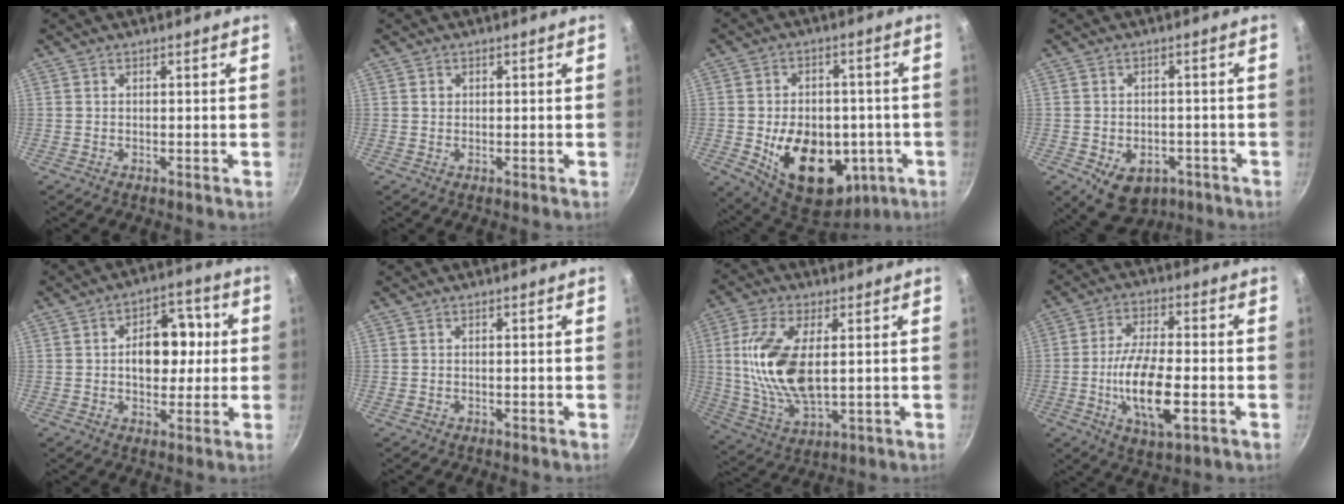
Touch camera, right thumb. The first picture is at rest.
{"total": 1.0, "force": [0.2, 0.9, 0.3], "torque": [-0.002, 0.001, 0.004]}
{"total": 20.0, "force": [-5.3, 13.1, 14.2], "torque": [-0.192, 0.005, -0.051]}
{"total": 9.8, "force": [-4.6, 6.9, 5.3], "torque": [-0.069, 0.017, -0.055]}
{"total": 11.3, "force": [0.9, 7.4, 8.5], "torque": [-0.084, 0.019, 0.010]}
{"total": 0.5, "force": [-0.1, 0.5, 0.2], "torque": [-0.005, 0.001, 0.000]}
{"total": 15.9, "force": [1.8, 7.6, 13.8], "torque": [-0.284, -0.011, 0.043]}
{"total": 13.9, "force": [-3.2, 5.4, 12.4], "torque": [-0.221, 0.004, -0.054]}